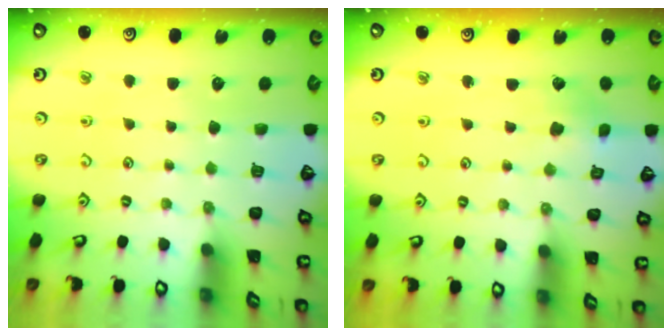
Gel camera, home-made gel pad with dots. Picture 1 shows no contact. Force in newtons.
{"total": 2.7, "press": 2.7, "slide": 0.1}